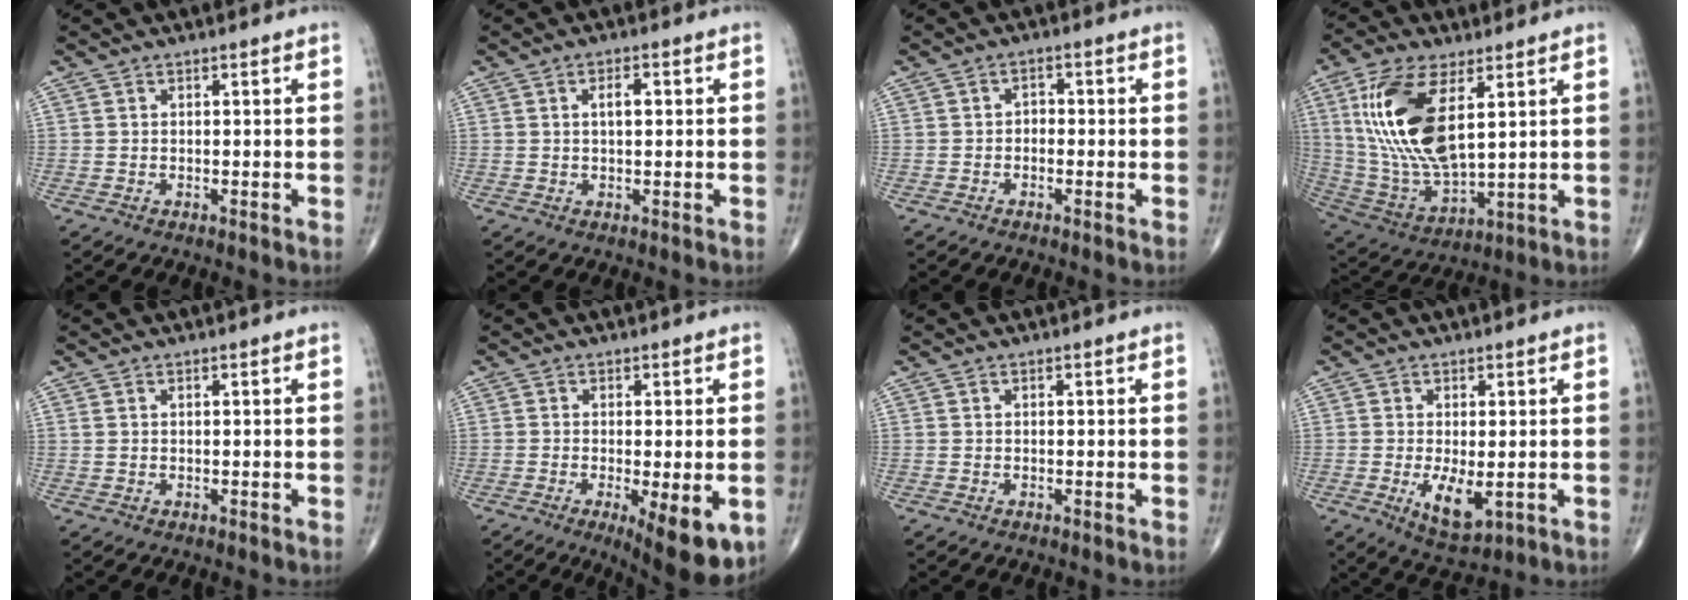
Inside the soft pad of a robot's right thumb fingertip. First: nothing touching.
{"total": 2.8, "force": [0.6, 1.3, 2.4], "torque": [-0.040, 0.003, 0.009]}
{"total": 1.8, "force": [-0.5, 1.4, 1.1], "torque": [-0.002, 0.009, -0.016]}
{"total": 19.7, "force": [5.7, 8.7, 16.7], "torque": [-0.342, -0.026, 0.119]}
{"total": 0.6, "force": [0.3, 0.3, 0.4], "torque": [-0.011, 0.012, 0.009]}
{"total": 10.8, "force": [-3.8, 3.2, 9.6], "torque": [-0.130, -0.020, -0.048]}
{"total": 0.0}
{"total": 6.4, "force": [-1.1, 2.9, 5.6], "torque": [-0.097, -0.017, -0.009]}